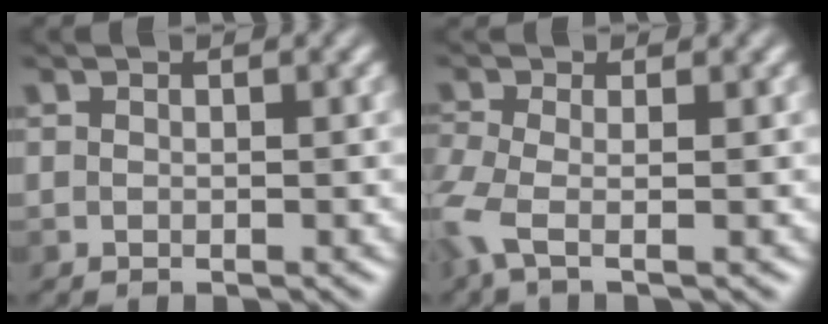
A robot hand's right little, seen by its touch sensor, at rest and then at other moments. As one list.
[{"total": 3.4, "force": [-1.0, 1.3, 2.9], "torque": [-0.087, 0.006, -0.027]}]